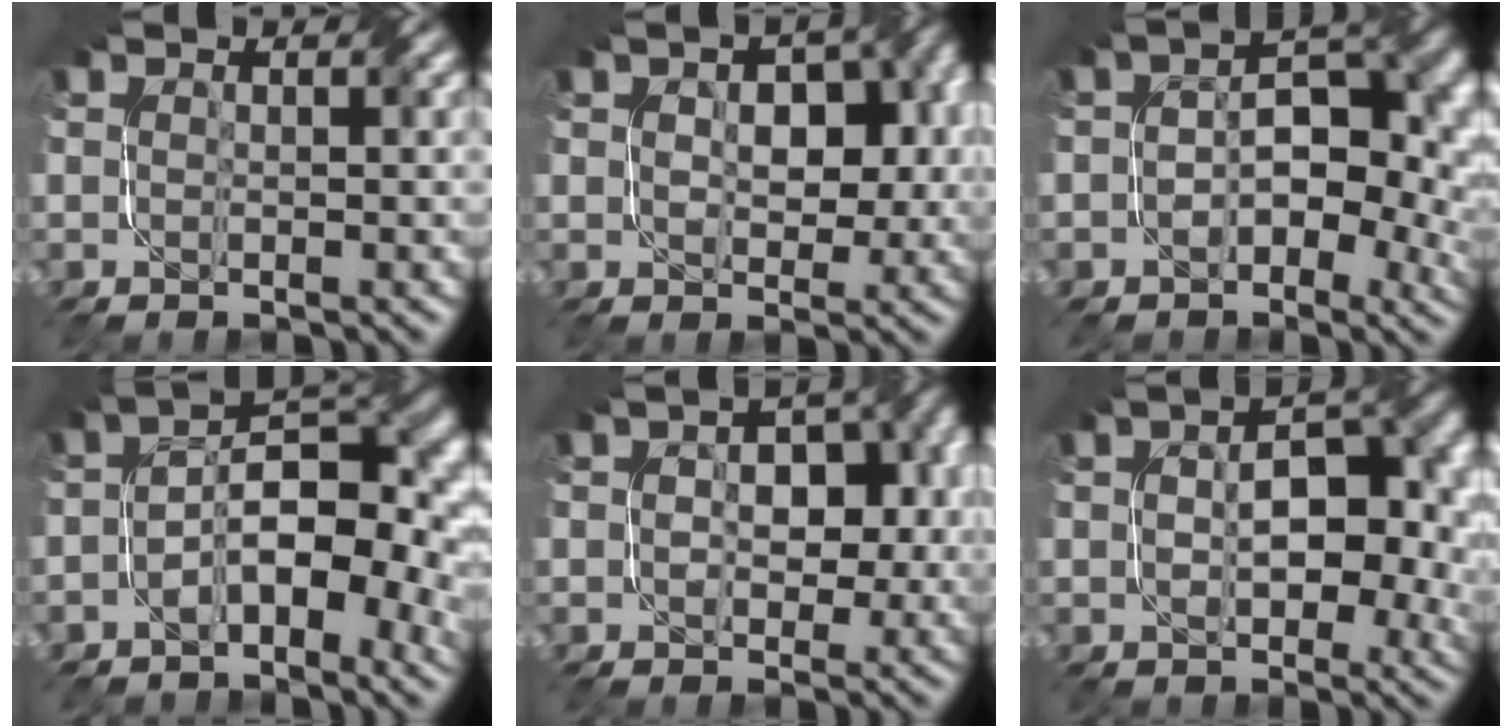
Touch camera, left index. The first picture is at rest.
{"total": 5.9, "force": [0.6, 3.7, 4.5], "torque": [-0.064, 0.000, 0.015]}
{"total": 8.4, "force": [-1.1, 4.8, 6.8], "torque": [-0.075, 0.010, -0.025]}
{"total": 8.9, "force": [-2.0, 4.3, 7.5], "torque": [-0.103, 0.013, -0.040]}
{"total": 6.0, "force": [-0.5, 3.9, 4.5], "torque": [-0.041, 0.015, -0.001]}
{"total": 7.6, "force": [0.3, 4.4, 6.2], "torque": [-0.089, 0.002, 0.007]}